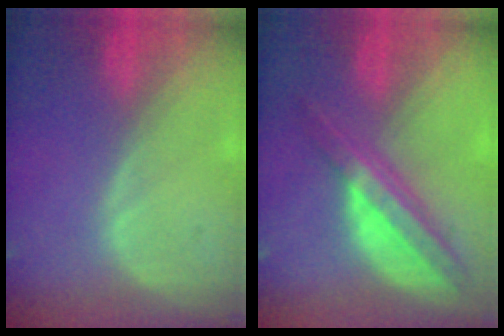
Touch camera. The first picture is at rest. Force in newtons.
{"total": 7.9, "press": 6.7, "slide": 4.2}